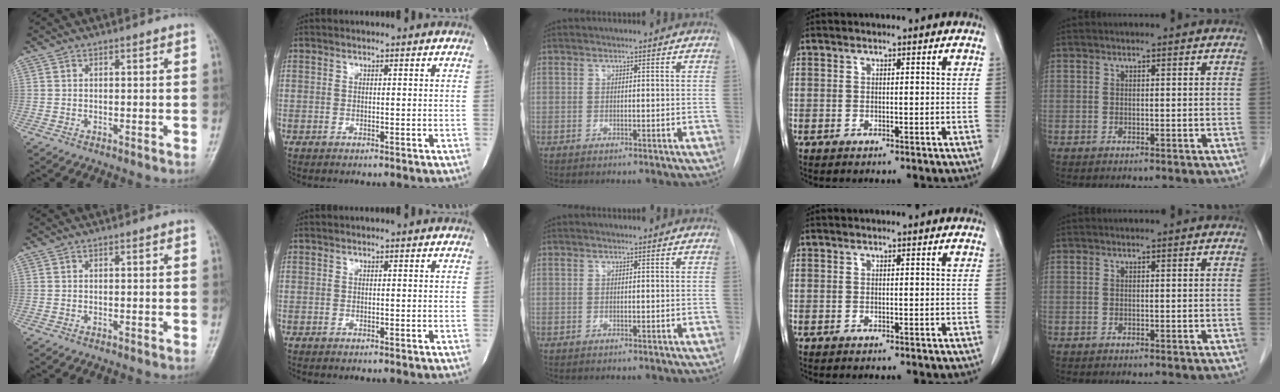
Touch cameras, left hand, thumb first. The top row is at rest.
{}